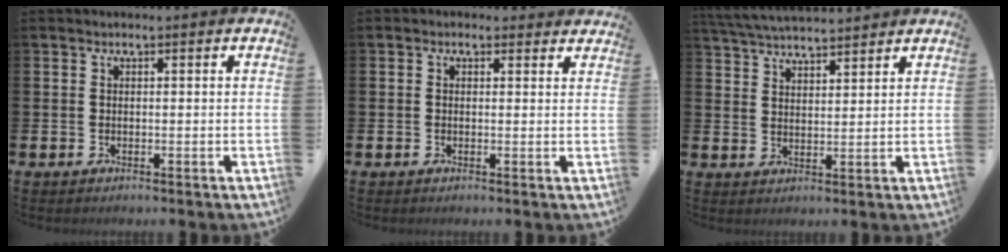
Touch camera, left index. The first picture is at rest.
{"total": 0.9, "force": [0.6, 0.6, 0.1], "torque": [0.000, 0.005, 0.010]}
{"total": 4.7, "force": [4.7, 0.5, 0.5], "torque": [-0.029, -0.022, 0.086]}